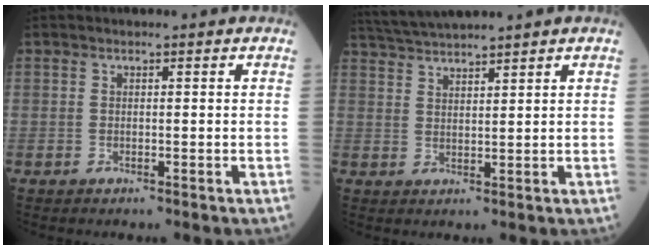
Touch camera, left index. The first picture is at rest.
{"total": 5.7, "force": [5.3, -0.9, 1.8], "torque": [-0.044, 0.023, 0.106]}